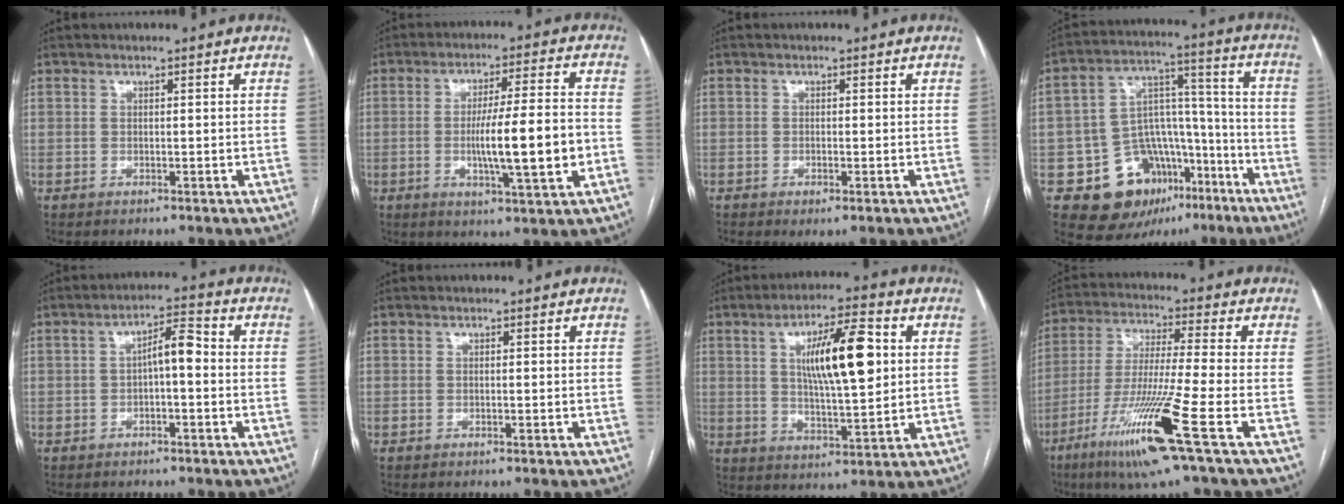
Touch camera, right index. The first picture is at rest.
{"total": 11.8, "force": [-2.2, 0.6, 11.5], "torque": [-0.190, 0.000, -0.034]}
{"total": 1.7, "force": [-0.8, 0.4, 1.5], "torque": [-0.021, -0.003, -0.008]}
{"total": 16.2, "force": [-8.3, 11.7, 7.4], "torque": [-0.104, 0.070, -0.114]}
{"total": 4.7, "force": [-0.3, 1.3, 4.5], "torque": [-0.073, 0.022, -0.006]}
{"total": 0.0}
{"total": 12.7, "force": [2.9, 2.7, 12.0], "torque": [-0.205, 0.009, 0.048]}
{"total": 14.9, "force": [-7.0, -1.5, 13.1], "torque": [-0.265, -0.034, -0.130]}